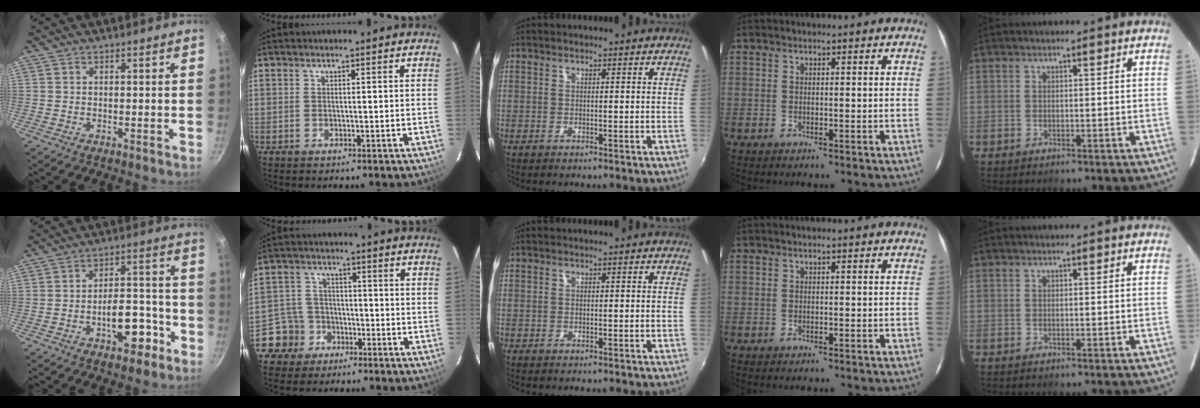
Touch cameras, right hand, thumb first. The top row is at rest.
{"thumb": {"total": 10.4, "force": [-4.7, 5.6, 7.5], "torque": [-0.075, 0.048, -0.062]}, "index": {"total": 6.9, "force": [-3.9, 5.7, 0.3], "torque": [-0.026, 0.029, -0.071]}}